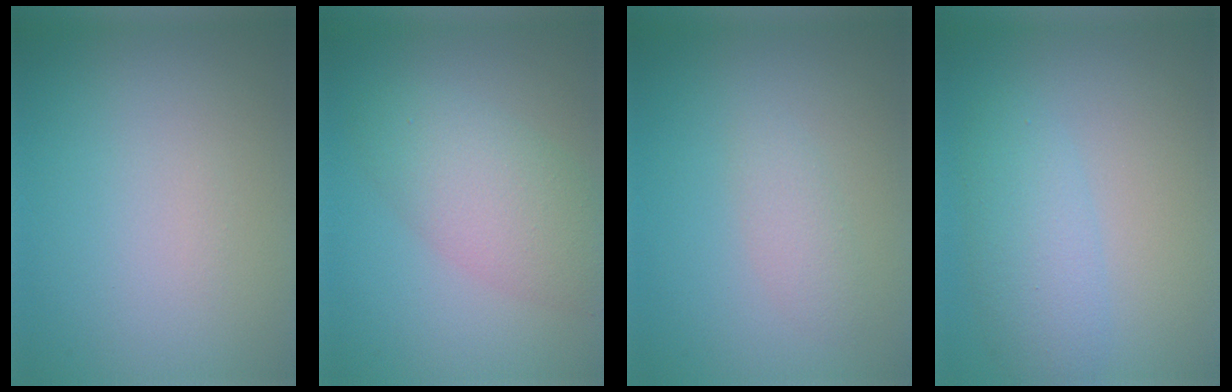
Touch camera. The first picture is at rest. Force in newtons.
{"total": 4.9, "press": 4.9, "slide": 0.2}
{"total": 1.5, "press": 1.5, "slide": 0.1}
{"total": 2.2, "press": 2.2, "slide": 0.1}